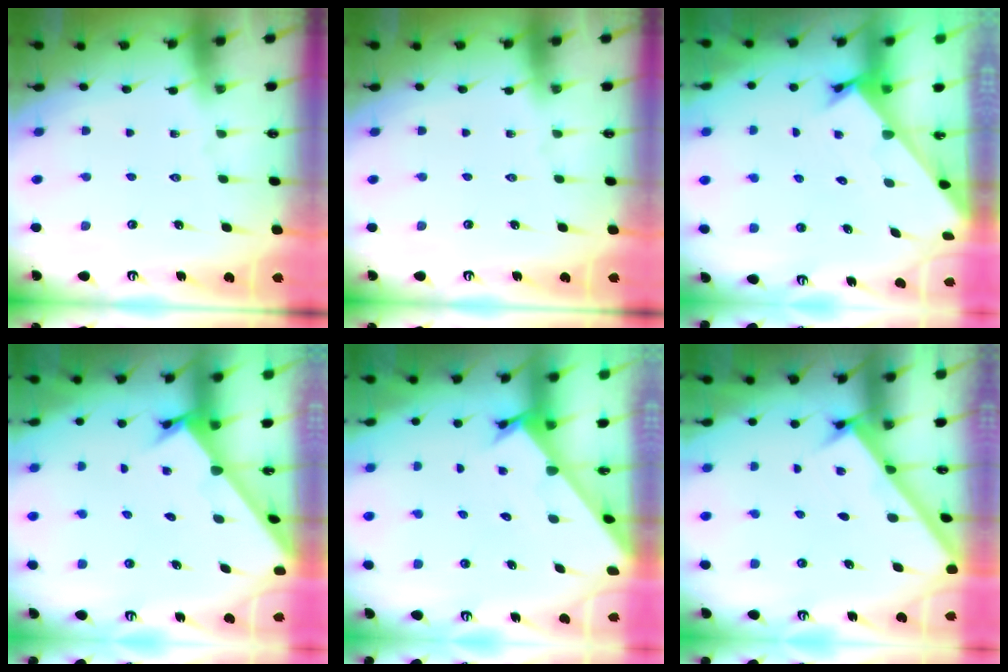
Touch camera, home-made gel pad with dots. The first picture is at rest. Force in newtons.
{"total": 0.0}
{"total": 2.5, "press": 2.4, "slide": 0.2}
{"total": 1.9, "press": 1.9, "slide": 0.2}
{"total": 2.2, "press": 2.2, "slide": 0.2}
{"total": 2.8, "press": 2.8, "slide": 0.3}